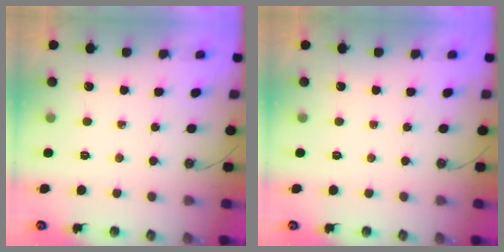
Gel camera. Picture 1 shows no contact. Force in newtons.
{"total": 0.0}